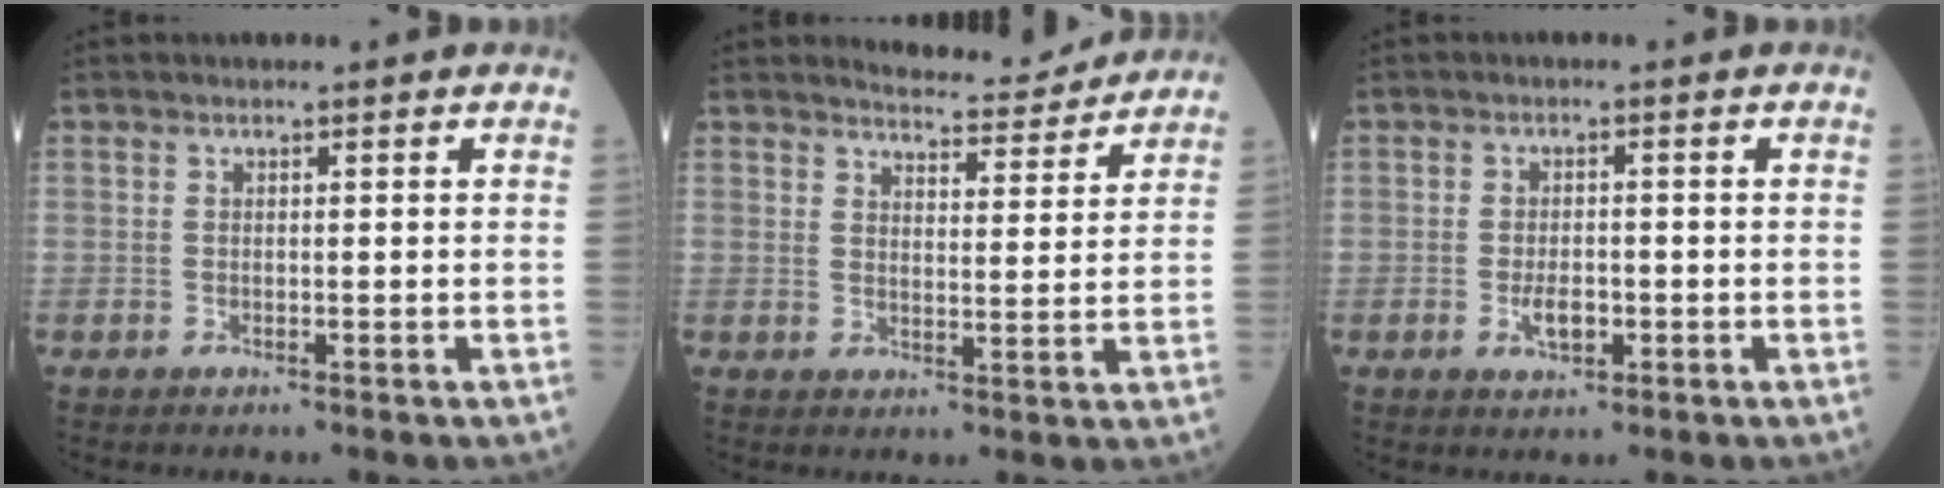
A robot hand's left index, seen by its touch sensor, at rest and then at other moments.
{"total": 7.0, "force": [6.9, 0.8, 0.8], "torque": [-0.019, -0.007, 0.092]}
{"total": 3.0, "force": [-1.0, 1.5, 2.5], "torque": [-0.049, 0.001, -0.014]}